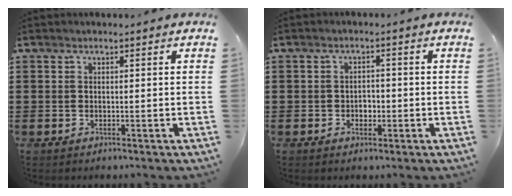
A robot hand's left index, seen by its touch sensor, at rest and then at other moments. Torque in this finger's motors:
{"motor_torque": [0.01, 0.01, 0.02, 0.00]}